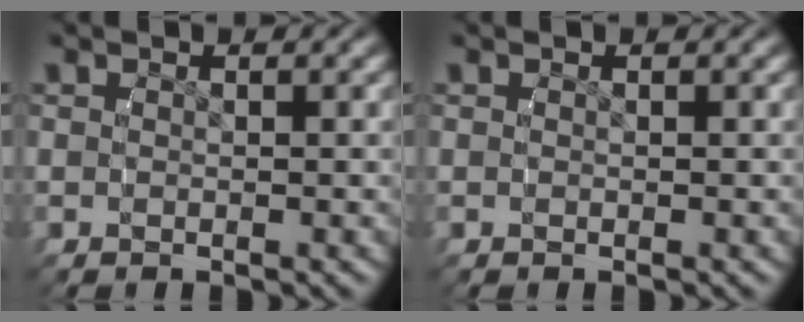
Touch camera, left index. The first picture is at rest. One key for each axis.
{"total": 0.0}